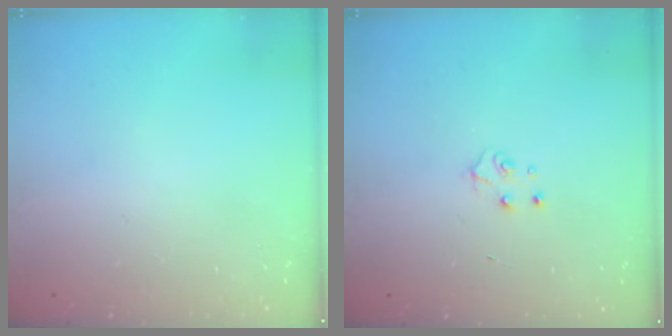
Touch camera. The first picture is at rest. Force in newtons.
{"total": 4.0, "press": 4.0, "slide": 0.5}